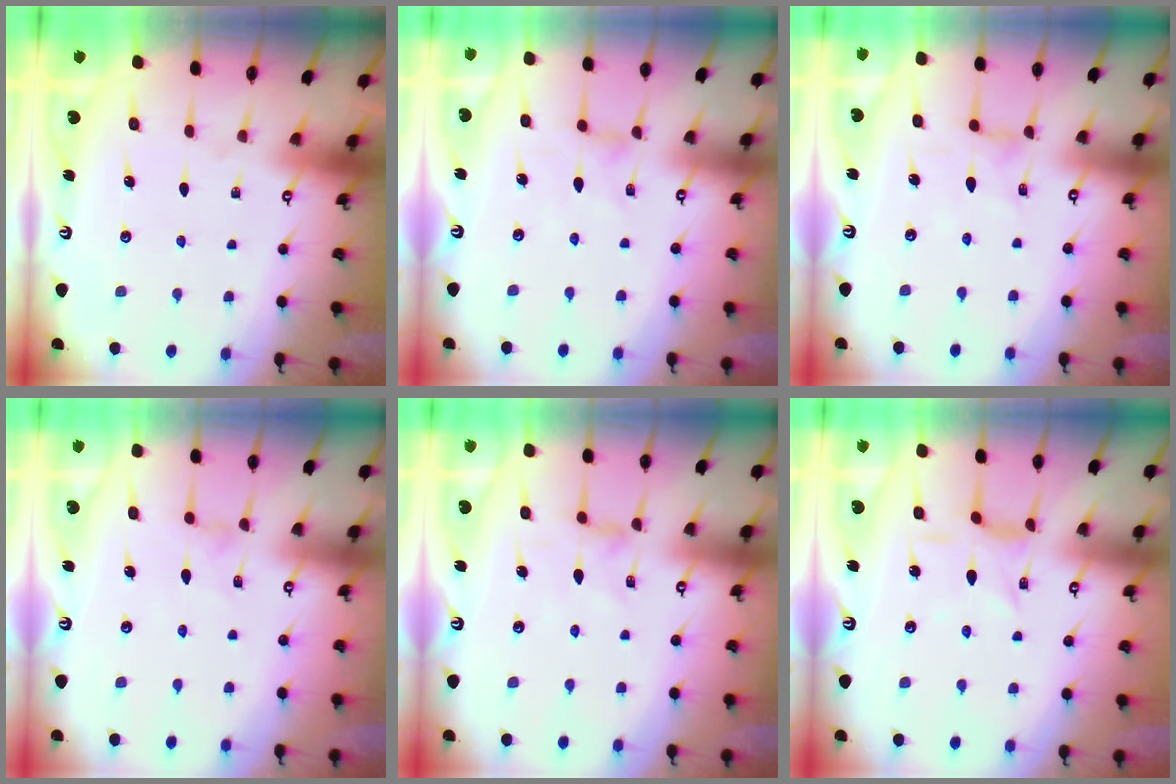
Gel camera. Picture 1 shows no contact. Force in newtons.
{"total": 1.6, "press": 1.5, "slide": 0.3}
{"total": 1.7, "press": 1.7, "slide": 0.3}
{"total": 0.0}
{"total": 2.0, "press": 1.9, "slide": 0.4}
{"total": 2.5, "press": 2.5, "slide": 0.2}